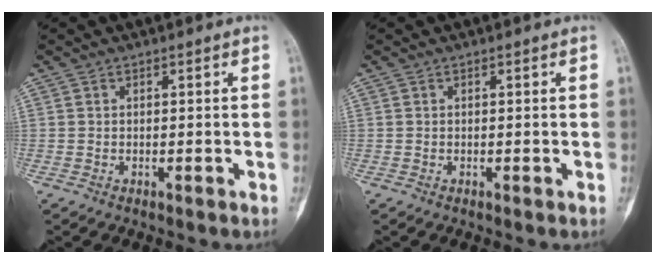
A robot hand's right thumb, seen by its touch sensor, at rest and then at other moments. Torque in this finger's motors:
{"motor_torque": [0.00, 0.00, 0.03, 0.01, 0.00]}